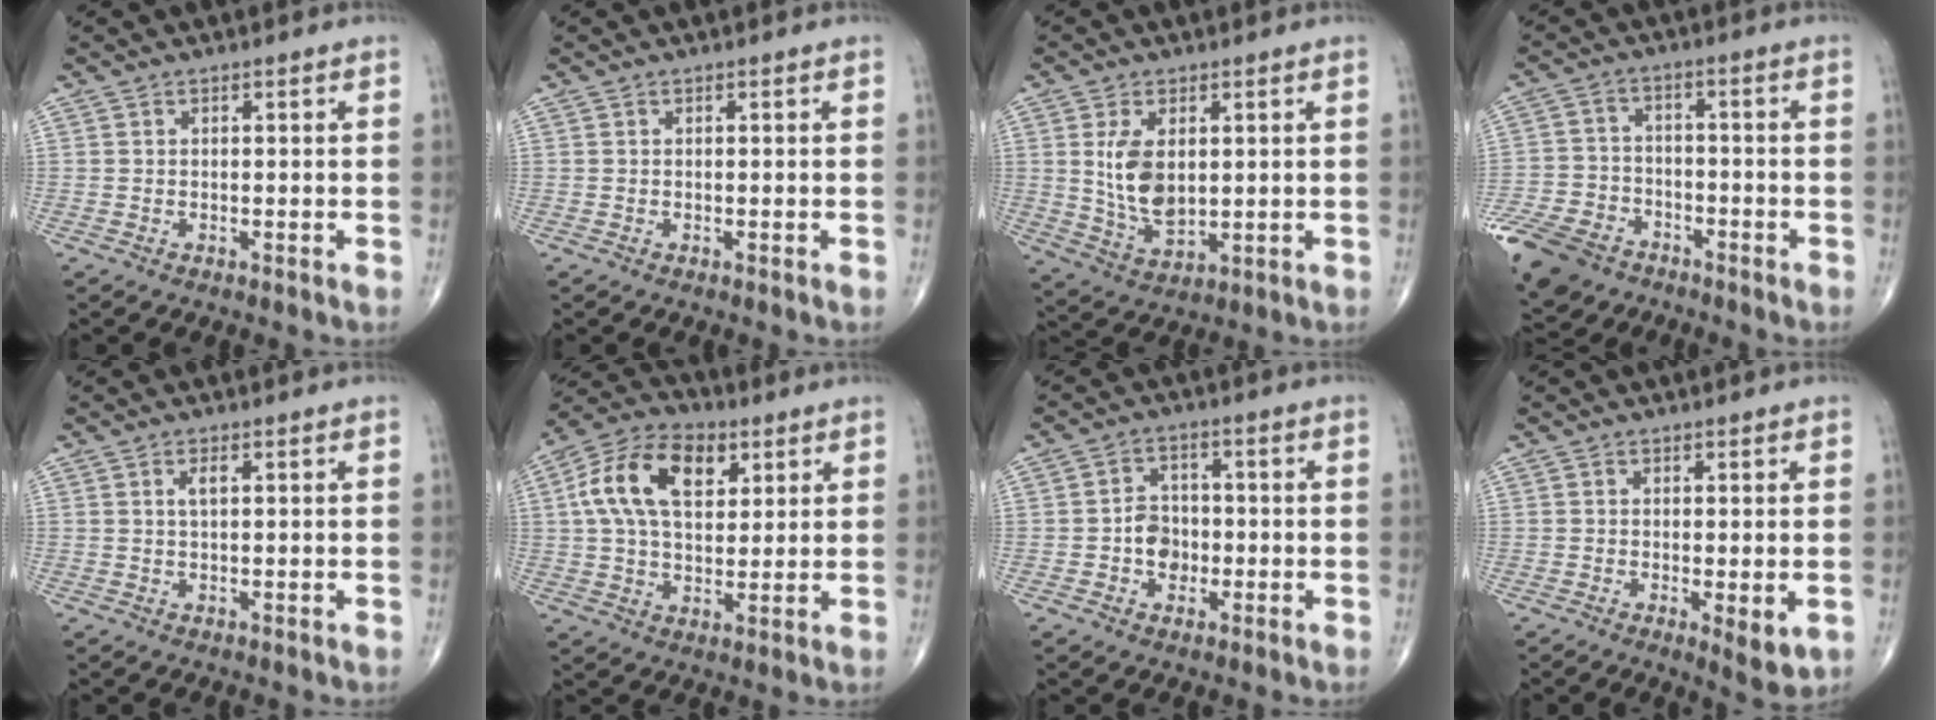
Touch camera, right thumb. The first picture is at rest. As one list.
[{"total": 0.0}, {"total": 9.0, "force": [1.6, 5.0, 7.3], "torque": [-0.129, -0.017, 0.045]}, {"total": 14.0, "force": [-8.8, 9.2, 5.8], "torque": [-0.124, 0.025, -0.157]}, {"total": 1.8, "force": [0.6, 0.6, 1.6], "torque": [-0.028, 0.002, 0.011]}, {"total": 15.6, "force": [4.9, 9.5, 11.4], "torque": [-0.189, 0.005, 0.080]}, {"total": 5.4, "force": [-1.2, 4.4, 3.0], "torque": [-0.018, 0.013, -0.026]}, {"total": 4.5, "force": [-1.0, 1.5, 4.1], "torque": [-0.061, -0.014, -0.013]}]